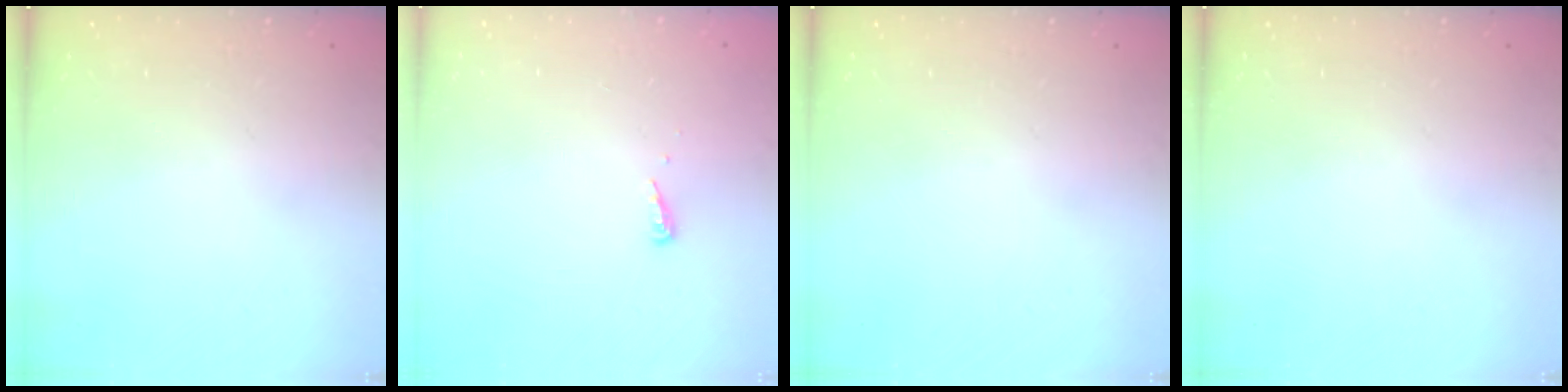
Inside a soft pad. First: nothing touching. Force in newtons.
{"total": 3.9, "press": 3.9, "slide": 0.4}
{"total": 0.0}
{"total": 0.0}